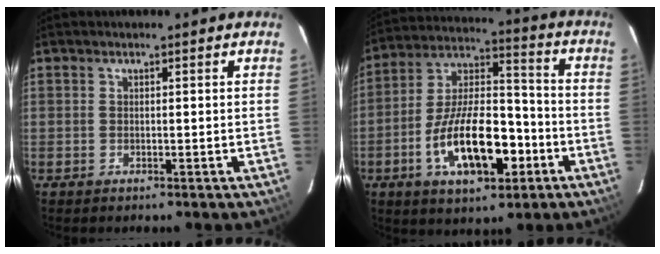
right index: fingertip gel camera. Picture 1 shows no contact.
{"total": 17.6, "force": [-6.7, 7.8, 14.3], "torque": [-0.270, 0.011, -0.106]}